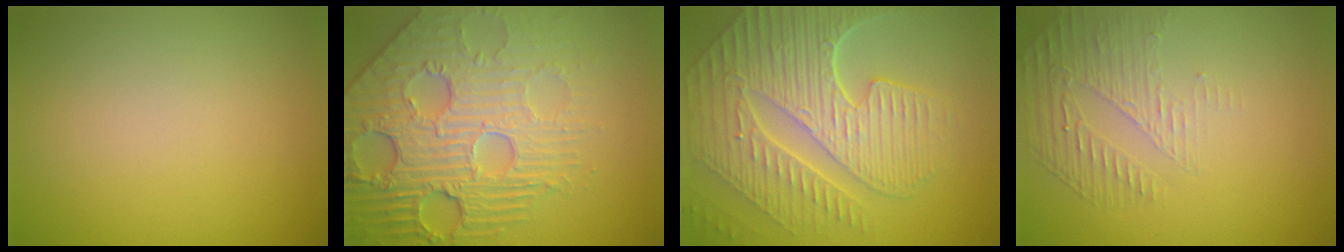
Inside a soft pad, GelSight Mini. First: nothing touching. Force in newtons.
{"total": 7.7, "press": 5.9, "slide": 4.9}
{"total": 9.1, "press": 6.1, "slide": 6.7}
{"total": 1.8, "press": 1.1, "slide": 1.5}